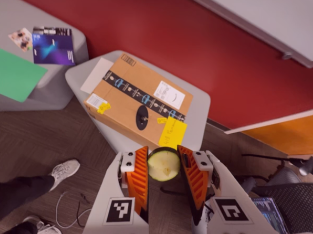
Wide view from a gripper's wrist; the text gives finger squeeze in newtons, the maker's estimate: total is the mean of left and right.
{"total": 10.6, "left": 10.9, "right": 10.2}